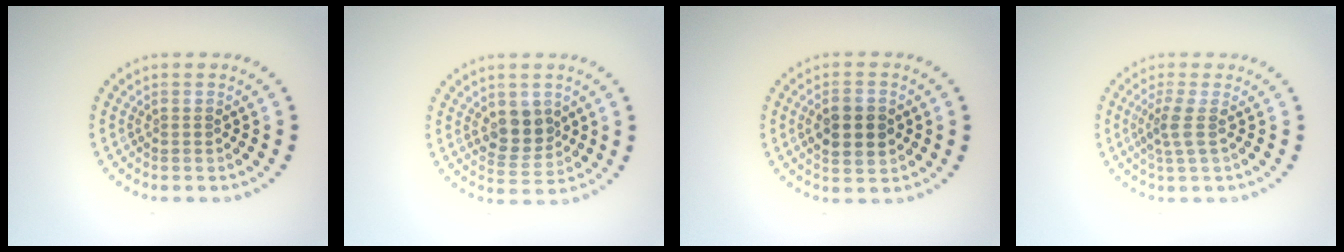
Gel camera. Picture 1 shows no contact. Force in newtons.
{"total": 3.4, "press": 3.3, "slide": 0.9}
{"total": 3.5, "press": 3.5, "slide": 0.3}
{"total": 2.0, "press": 1.5, "slide": 1.3}